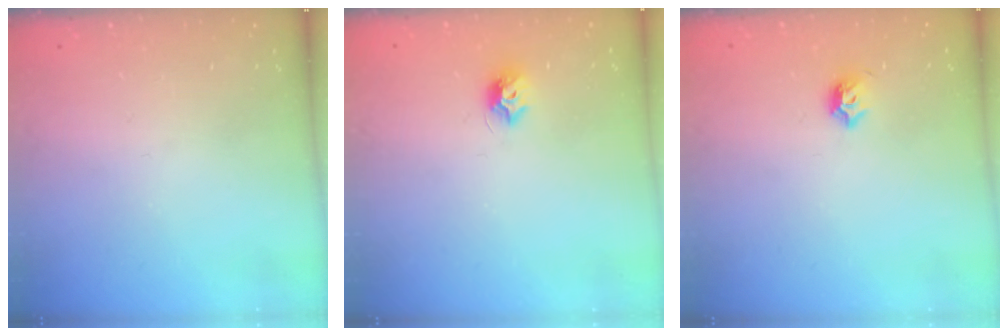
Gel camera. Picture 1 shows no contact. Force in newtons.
{"total": 7.1, "press": 7.1, "slide": 0.5}
{"total": 4.3, "press": 4.2, "slide": 1.2}